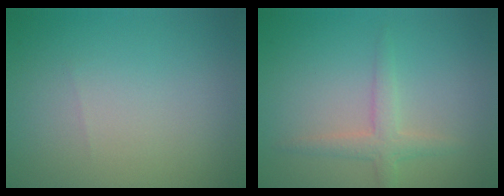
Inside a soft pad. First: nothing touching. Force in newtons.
{"total": 2.2, "press": 2.2, "slide": 0.1}